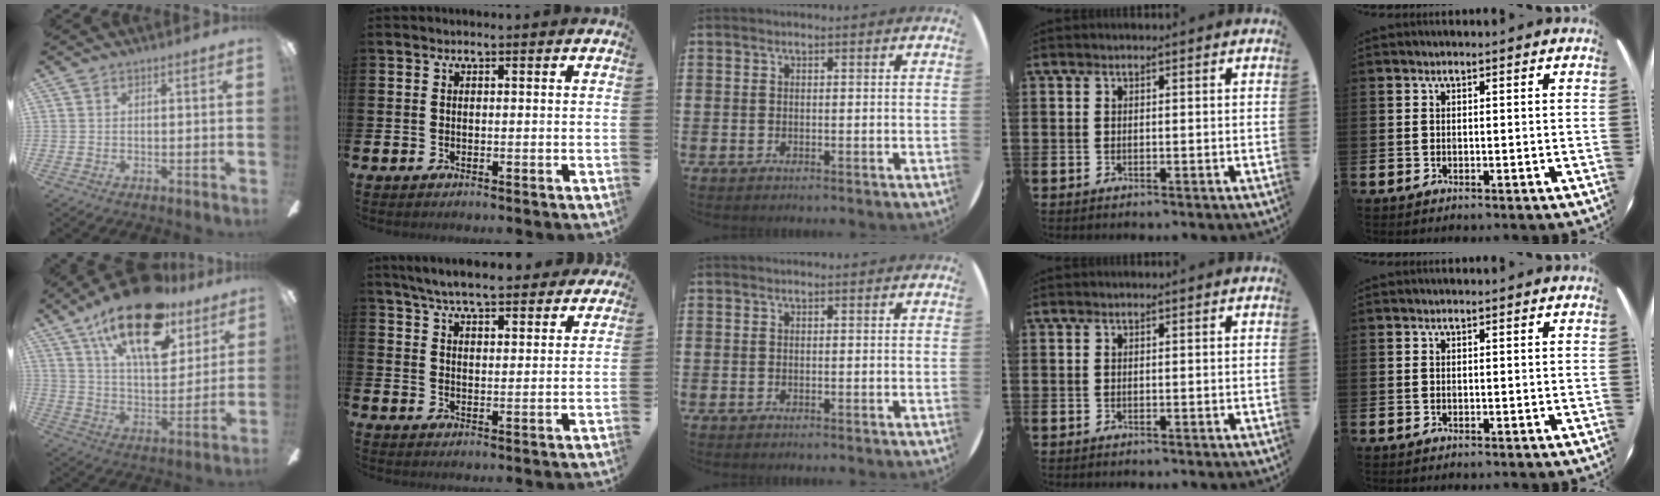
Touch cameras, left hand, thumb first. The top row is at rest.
{"thumb": {"total": 23.9, "force": [15.0, 10.1, 15.6], "torque": [-0.251, -0.077, 0.257]}, "index": {"total": 6.8, "force": [6.4, 1.0, 1.9], "torque": [-0.055, -0.032, 0.115]}}